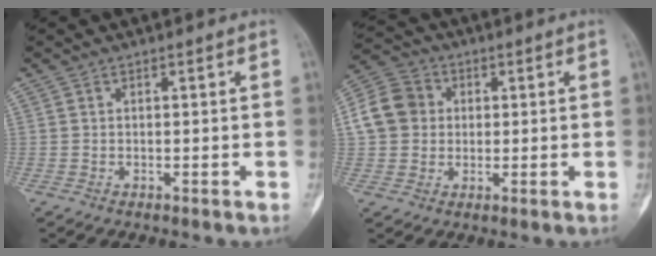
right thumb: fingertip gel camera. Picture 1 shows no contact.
{"total": 9.5, "force": [1.1, 8.4, 4.4], "torque": [-0.072, 0.016, 0.009]}